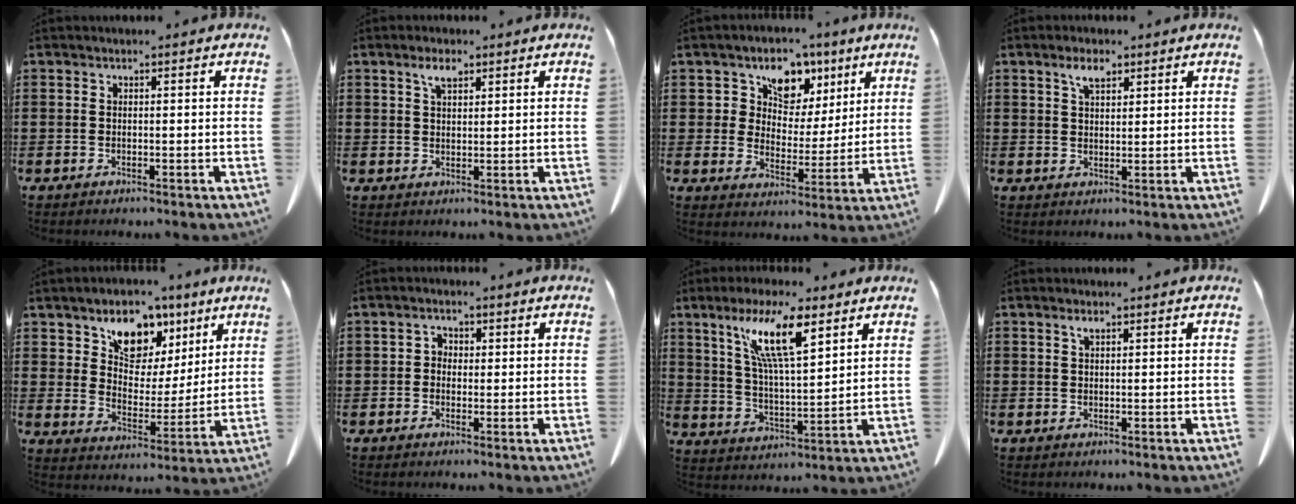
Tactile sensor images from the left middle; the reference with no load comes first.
{"total": 2.9, "force": [1.9, 1.1, 1.9], "torque": [-0.043, 0.002, 0.036]}
{"total": 7.1, "force": [4.4, 5.1, 2.1], "torque": [-0.068, -0.016, 0.075]}
{"total": 3.3, "force": [2.3, 1.3, 2.1], "torque": [-0.039, 0.000, 0.040]}
{"total": 8.8, "force": [5.9, 5.7, 3.3], "torque": [-0.080, -0.028, 0.104]}
{"total": 1.4, "force": [-0.1, 1.1, 0.8], "torque": [-0.019, 0.006, -0.002]}
{"total": 11.7, "force": [7.3, 2.4, 8.8], "torque": [-0.188, -0.014, 0.128]}
{"total": 1.2, "force": [0.7, 0.3, 0.9], "torque": [-0.020, 0.000, 0.013]}